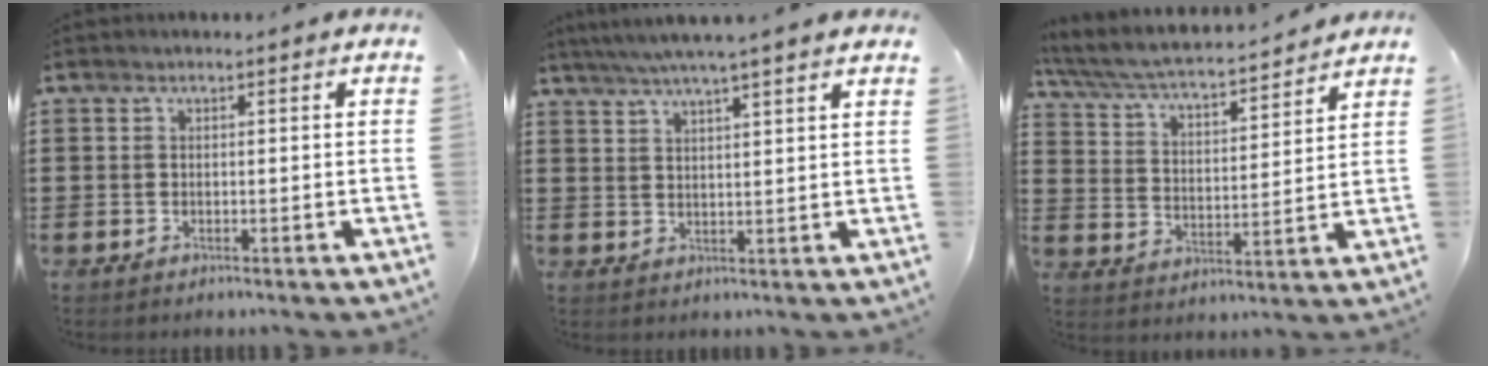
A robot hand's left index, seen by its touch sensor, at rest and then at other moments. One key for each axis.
{"total": 4.0, "fx": 3.5, "fy": -0.4, "fz": 2.0, "tx": -0.049, "ty": -0.009, "tz": 0.061}
{"total": 5.3, "fx": 4.9, "fy": 0.3, "fz": 2.1, "tx": -0.064, "ty": -0.036, "tz": 0.077}